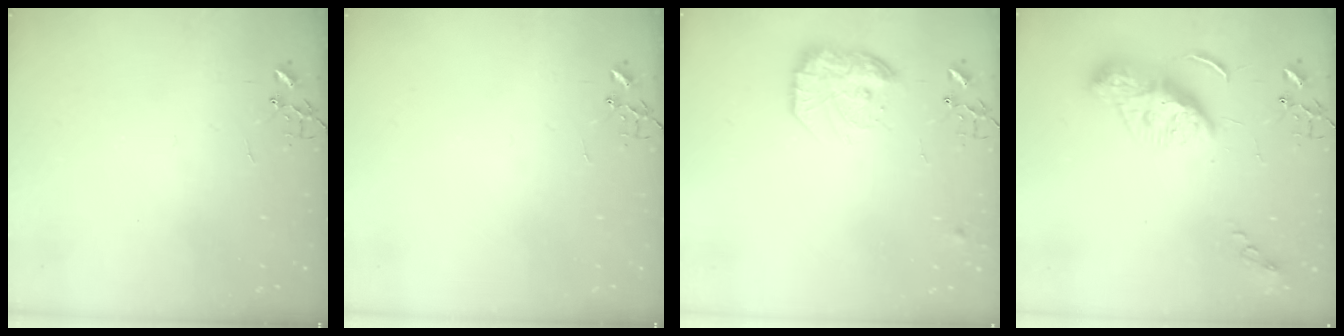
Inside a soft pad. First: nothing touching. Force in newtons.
{"total": 0.0}
{"total": 15.0, "press": 15.0, "slide": 1.2}
{"total": 10.0, "press": 10.0, "slide": 0.9}